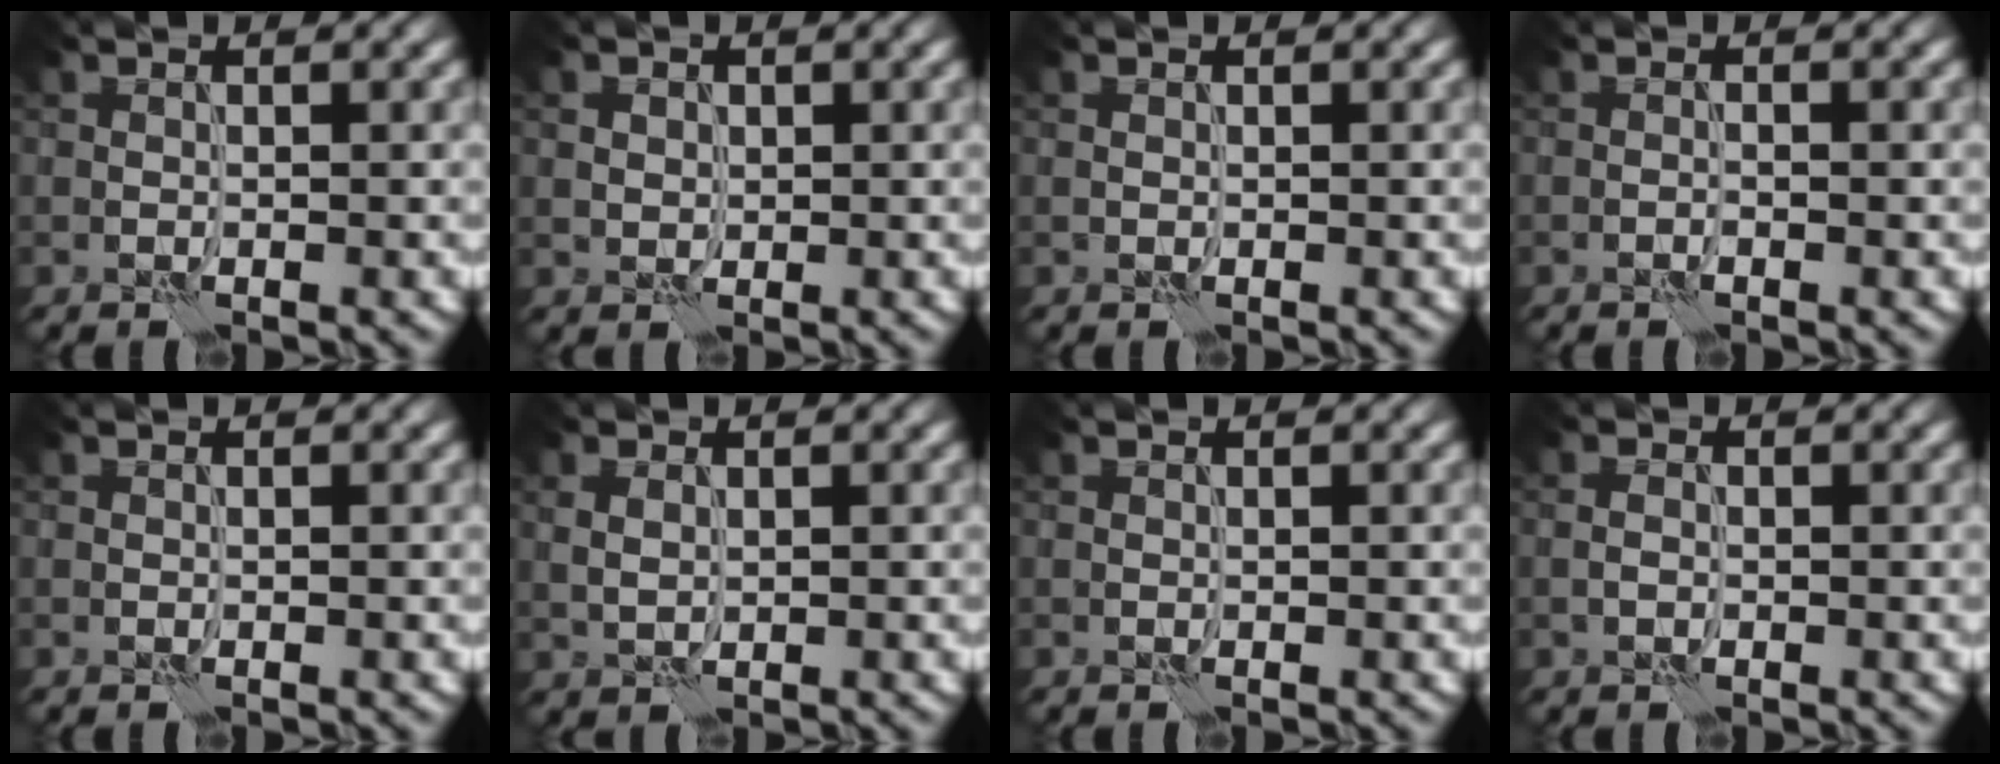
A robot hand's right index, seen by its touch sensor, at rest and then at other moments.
{"total": 1.3, "force": [0.5, 1.1, 0.4], "torque": [-0.011, -0.003, 0.013]}
{"total": 0.0}
{"total": 0.7, "force": [-0.5, -0.1, 0.5], "torque": [-0.012, 0.000, -0.009]}
{"total": 0.0}
{"total": 1.1, "force": [0.3, 0.8, 0.7], "torque": [-0.022, -0.001, 0.010]}
{"total": 0.0}
{"total": 0.8, "force": [-0.3, 0.6, 0.6], "torque": [-0.014, 0.002, -0.007]}